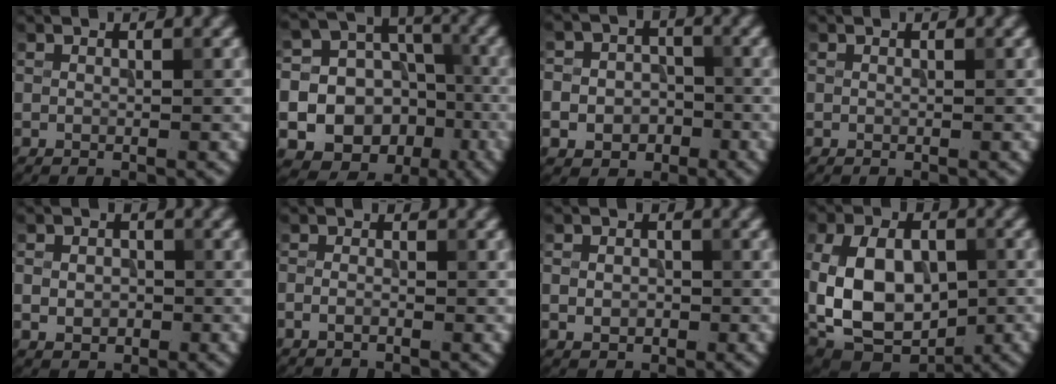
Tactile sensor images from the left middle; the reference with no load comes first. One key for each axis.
{"total": 23.4, "fx": -8.0, "fy": 21.3, "fz": 5.4, "tx": -0.139, "ty": -0.028, "tz": -0.145}
{"total": 6.6, "fx": -2.5, "fy": 5.8, "fz": 2.0, "tx": -0.027, "ty": -0.013, "tz": -0.051}
{"total": 0.0}
{"total": 2.7, "fx": -0.5, "fy": 2.2, "fz": 1.4, "tx": -0.023, "ty": -0.004, "tz": -0.013}
{"total": 1.1, "fx": -0.7, "fy": 0.5, "fz": 0.7, "tx": -0.016, "ty": 0.001, "tz": -0.017}
{"total": 2.2, "fx": -0.5, "fy": 1.8, "fz": 1.3, "tx": -0.021, "ty": -0.003, "tz": -0.013}
{"total": 14.3, "fx": -2.1, "fy": 10.1, "fz": 9.9, "tx": -0.180, "ty": -0.006, "tz": -0.028}